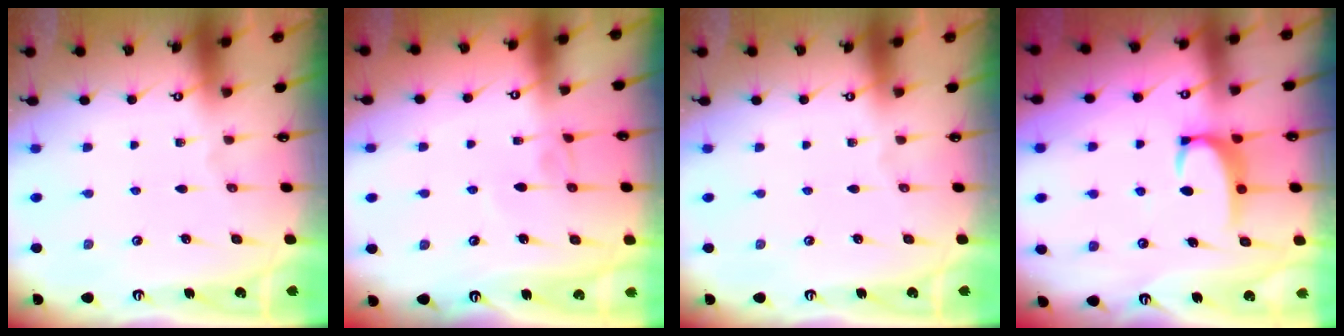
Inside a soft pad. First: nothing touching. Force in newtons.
{"total": 3.5, "press": 3.5, "slide": 0.2}
{"total": 0.0}
{"total": 2.9, "press": 2.9, "slide": 0.4}